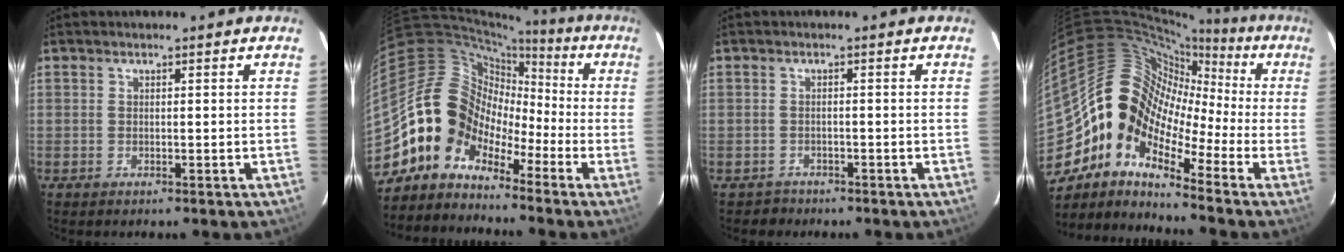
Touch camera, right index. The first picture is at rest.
{"total": 11.0, "force": [-6.4, 8.7, 2.3], "torque": [-0.052, 0.046, -0.146]}
{"total": 2.0, "force": [-1.5, 1.3, -0.2], "torque": [0.000, 0.007, -0.022]}
{"total": 14.9, "force": [-5.3, 11.3, 8.2], "torque": [-0.140, 0.016, -0.129]}